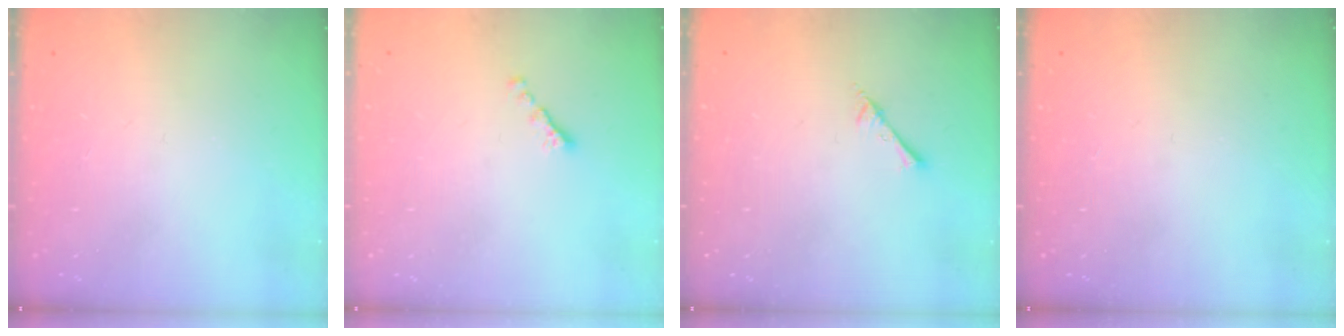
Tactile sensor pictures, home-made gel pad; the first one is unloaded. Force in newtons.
{"total": 0.0}
{"total": 3.1, "press": 3.1, "slide": 0.3}
{"total": 0.0}